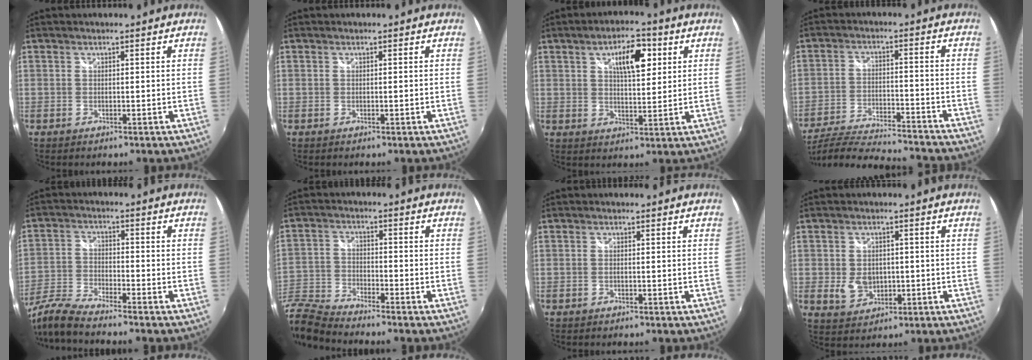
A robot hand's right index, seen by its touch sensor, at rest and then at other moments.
{"total": 0.0}
{"total": 8.6, "force": [3.3, 3.4, 7.1], "torque": [-0.110, 0.017, 0.054]}
{"total": 20.2, "force": [-18.3, 1.7, 8.3], "torque": [-0.163, -0.036, -0.289]}
{"total": 9.1, "force": [-8.2, 0.3, 3.9], "torque": [-0.094, -0.009, -0.171]}
{"total": 10.1, "force": [-8.8, 2.8, 4.1], "torque": [-0.111, -0.006, -0.192]}
{"total": 0.6, "force": [-0.2, -0.1, 0.5], "torque": [-0.007, 0.006, -0.002]}
{"total": 5.0, "force": [-0.4, 4.0, 3.0], "torque": [-0.061, 0.003, 0.002]}